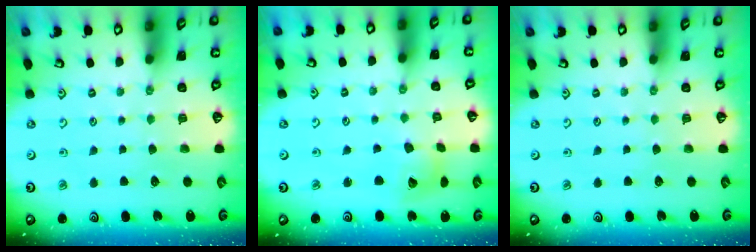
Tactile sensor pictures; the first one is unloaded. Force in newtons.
{"total": 7.6, "press": 7.5, "slide": 1.3}
{"total": 0.0}